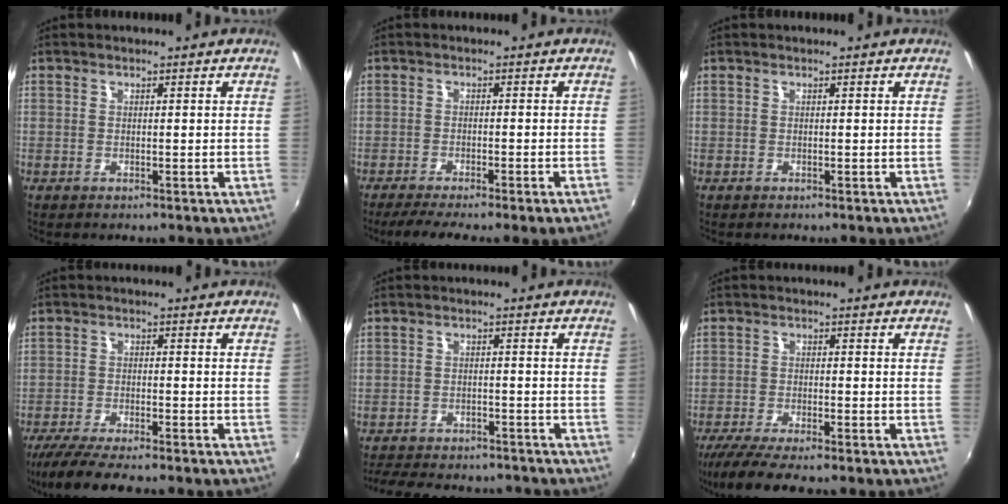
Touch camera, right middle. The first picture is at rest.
{"total": 6.8, "force": [-5.3, -0.9, 4.1], "torque": [-0.080, -0.014, -0.081]}
{"total": 0.0}
{"total": 9.0, "force": [-7.6, 0.7, 4.7], "torque": [-0.111, -0.026, -0.127]}
{"total": 13.2, "force": [-11.4, 4.0, 5.2], "torque": [-0.119, -0.014, -0.160]}
{"total": 8.3, "force": [-6.8, 0.7, 4.6], "torque": [-0.109, -0.028, -0.116]}